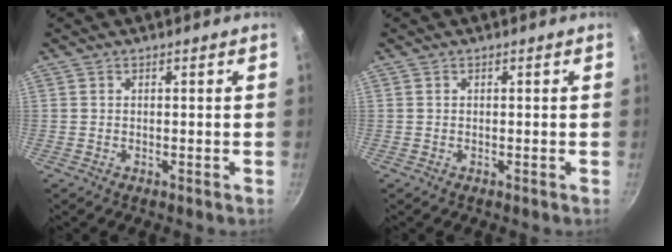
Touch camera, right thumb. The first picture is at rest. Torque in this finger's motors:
{"motor_torque": [-0.03, -0.01, 0.06, -0.05, 0.00]}